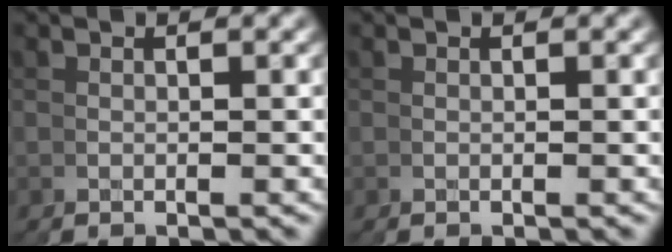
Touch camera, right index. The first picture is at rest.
{"total": 0.0}